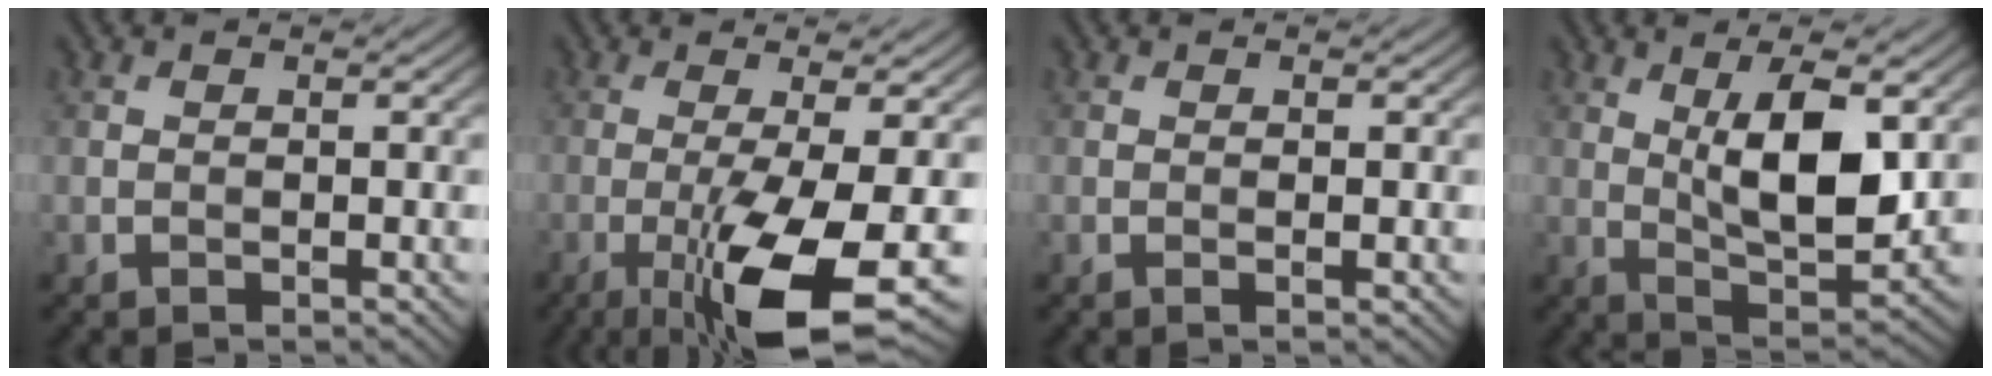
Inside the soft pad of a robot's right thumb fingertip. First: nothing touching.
{"total": 11.0, "force": [-3.8, 2.1, 10.1], "torque": [-0.158, -0.003, -0.059]}
{"total": 0.7, "force": [-0.1, 0.0, 0.7], "torque": [-0.015, -0.001, -0.003]}
{"total": 9.7, "force": [2.3, 3.7, 8.7], "torque": [-0.156, -0.008, 0.044]}